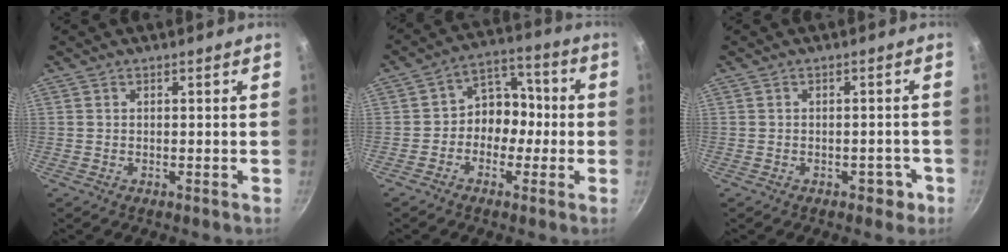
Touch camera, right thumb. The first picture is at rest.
{"total": 9.2, "force": [-1.2, 7.1, 5.7], "torque": [-0.041, 0.041, -0.034]}
{"total": 2.9, "force": [-1.5, 1.9, 1.5], "torque": [-0.003, 0.013, -0.017]}